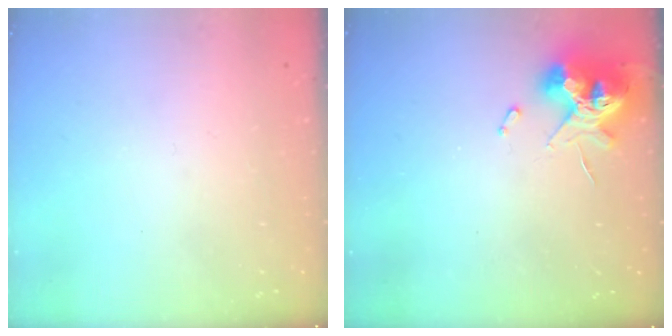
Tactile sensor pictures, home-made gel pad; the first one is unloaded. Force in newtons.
{"total": 13.0, "press": 12.9, "slide": 1.4}